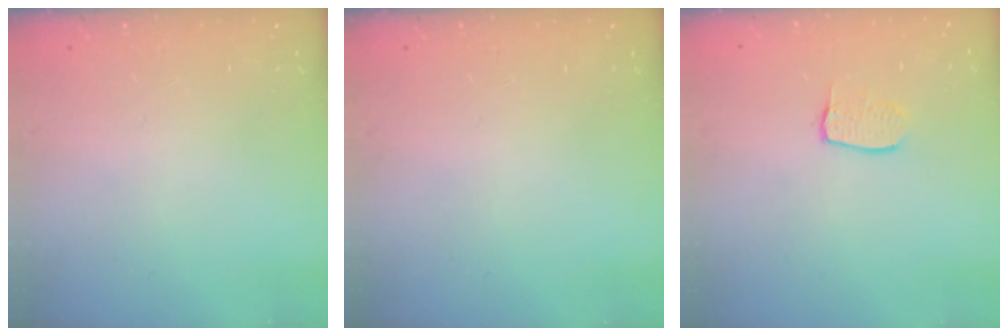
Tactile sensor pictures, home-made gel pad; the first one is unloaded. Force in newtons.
{"total": 0.0}
{"total": 6.3, "press": 6.3, "slide": 0.2}